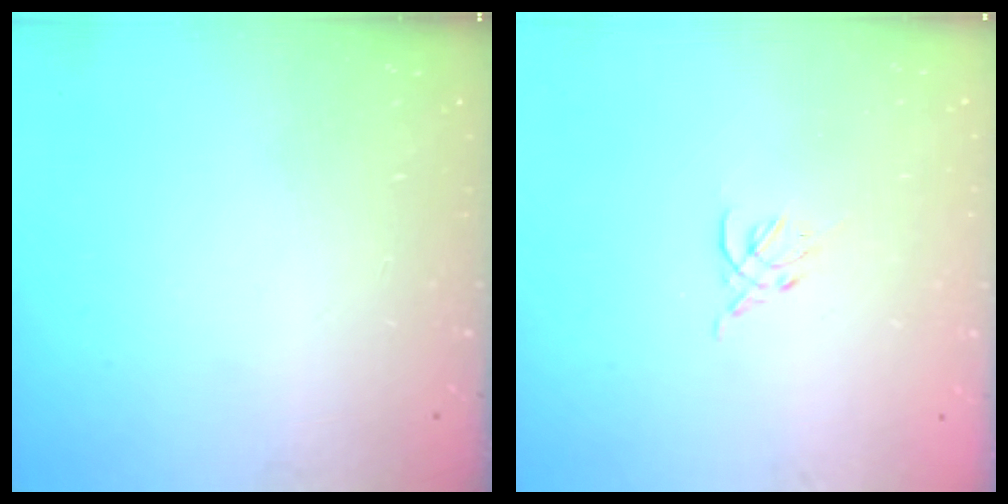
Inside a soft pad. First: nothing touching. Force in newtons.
{"total": 2.3, "press": 2.2, "slide": 0.5}